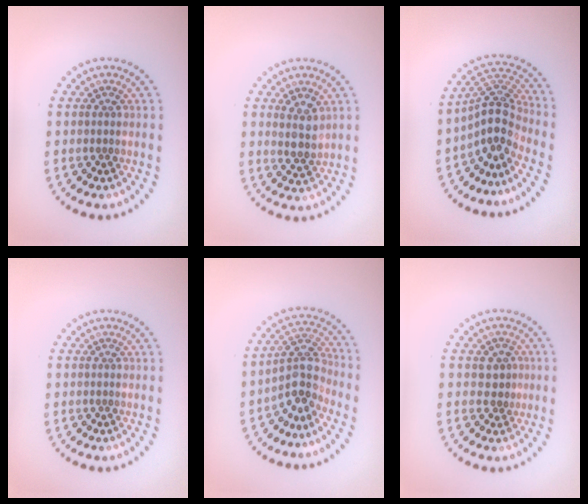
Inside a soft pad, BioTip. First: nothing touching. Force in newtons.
{"total": 2.3, "press": 2.1, "slide": 0.8}
{"total": 4.3, "press": 3.1, "slide": 3.0}
{"total": 0.0}
{"total": 3.6, "press": 2.9, "slide": 2.2}
{"total": 1.9, "press": 1.8, "slide": 0.8}